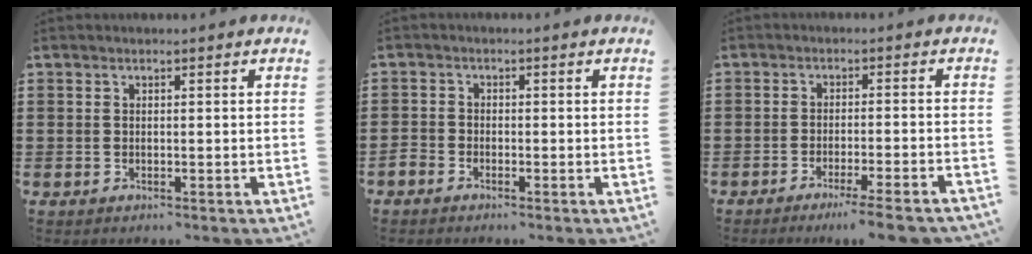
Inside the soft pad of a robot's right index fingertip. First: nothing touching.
{"total": 1.5, "force": [-1.3, 0.8, 0.2], "torque": [-0.007, 0.002, -0.028]}
{"total": 4.4, "force": [-3.7, -0.5, 2.4], "torque": [-0.037, -0.014, -0.067]}